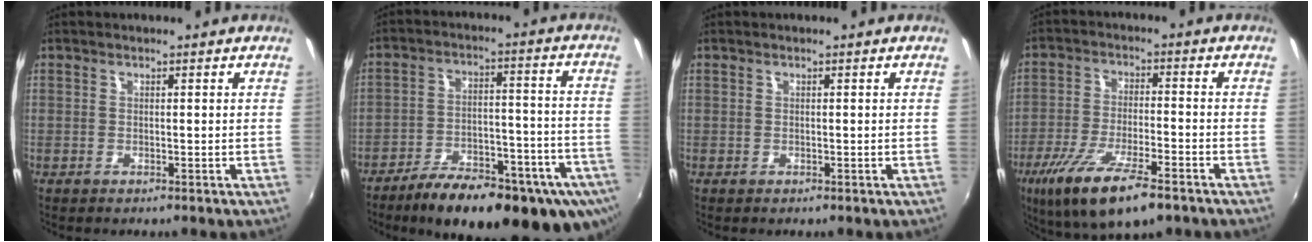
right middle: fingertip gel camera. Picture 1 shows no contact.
{"total": 25.7, "force": [-17.6, 9.3, 16.2], "torque": [-0.245, -0.026, -0.230]}
{"total": 0.0}
{"total": 15.4, "force": [-9.6, 4.0, 11.4], "torque": [-0.229, -0.042, -0.170]}